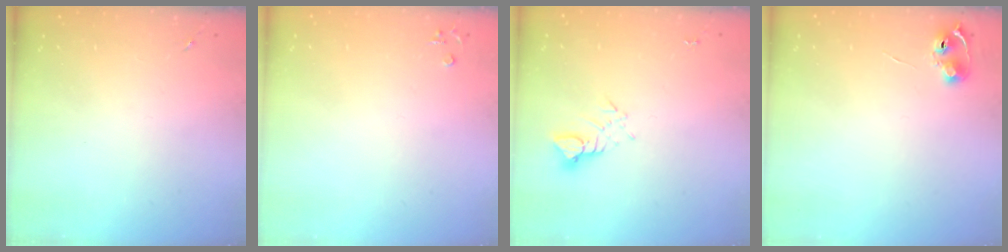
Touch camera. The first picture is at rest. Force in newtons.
{"total": 3.3, "press": 3.3, "slide": 0.3}
{"total": 3.1, "press": 3.1, "slide": 0.2}
{"total": 6.3, "press": 6.3, "slide": 0.8}